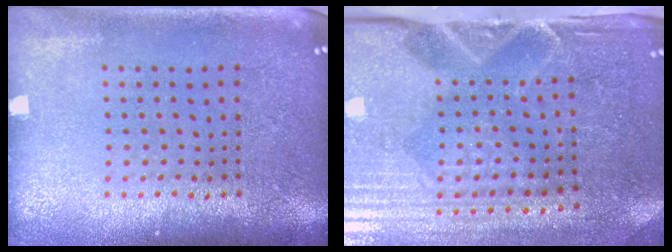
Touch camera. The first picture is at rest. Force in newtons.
{"total": 4.8, "press": 4.2, "slide": 2.4}